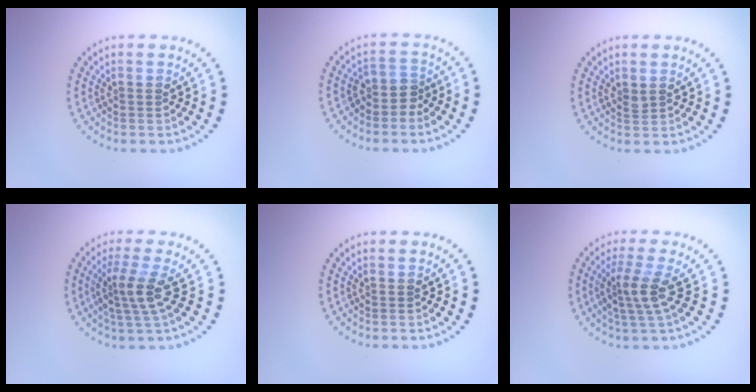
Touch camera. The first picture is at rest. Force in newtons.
{"total": 2.0, "press": 1.5, "slide": 1.2}
{"total": 0.6, "press": 0.6, "slide": 0.3}
{"total": 2.9, "press": 2.2, "slide": 1.9}
{"total": 0.0}
{"total": 2.9, "press": 2.2, "slide": 1.8}